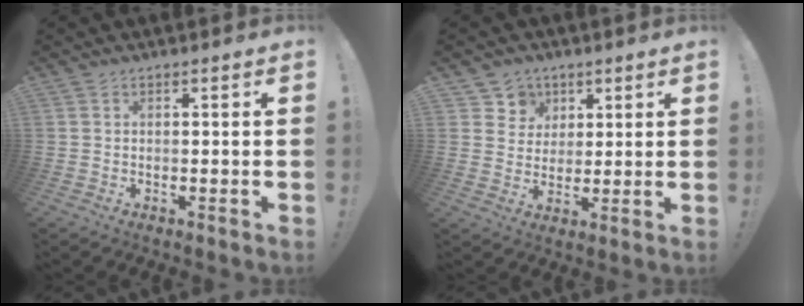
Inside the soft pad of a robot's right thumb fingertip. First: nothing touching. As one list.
[{"total": 6.8, "force": [3.1, 5.9, 0.7], "torque": [-0.013, -0.028, 0.062]}]